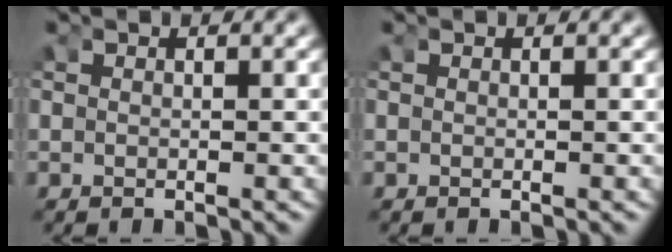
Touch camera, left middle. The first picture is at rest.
{"total": 0.0}